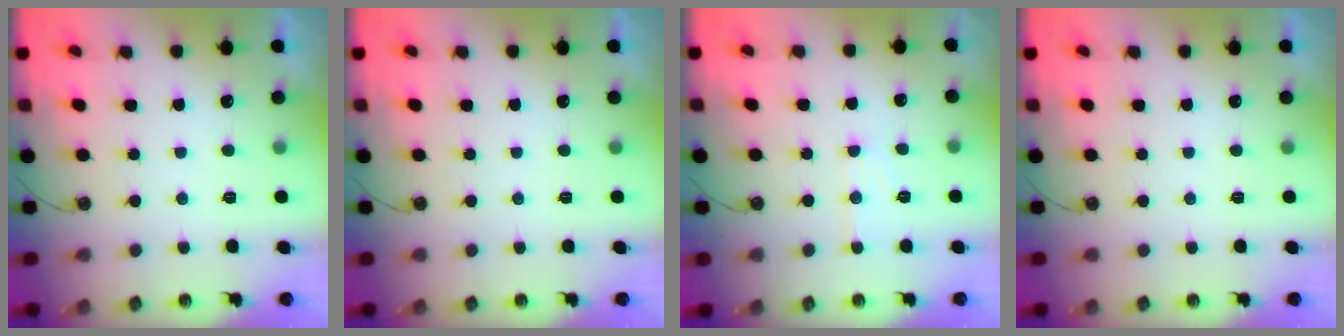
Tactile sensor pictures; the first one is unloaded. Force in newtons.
{"total": 0.0}
{"total": 6.8, "press": 6.7, "slide": 0.6}
{"total": 0.0}